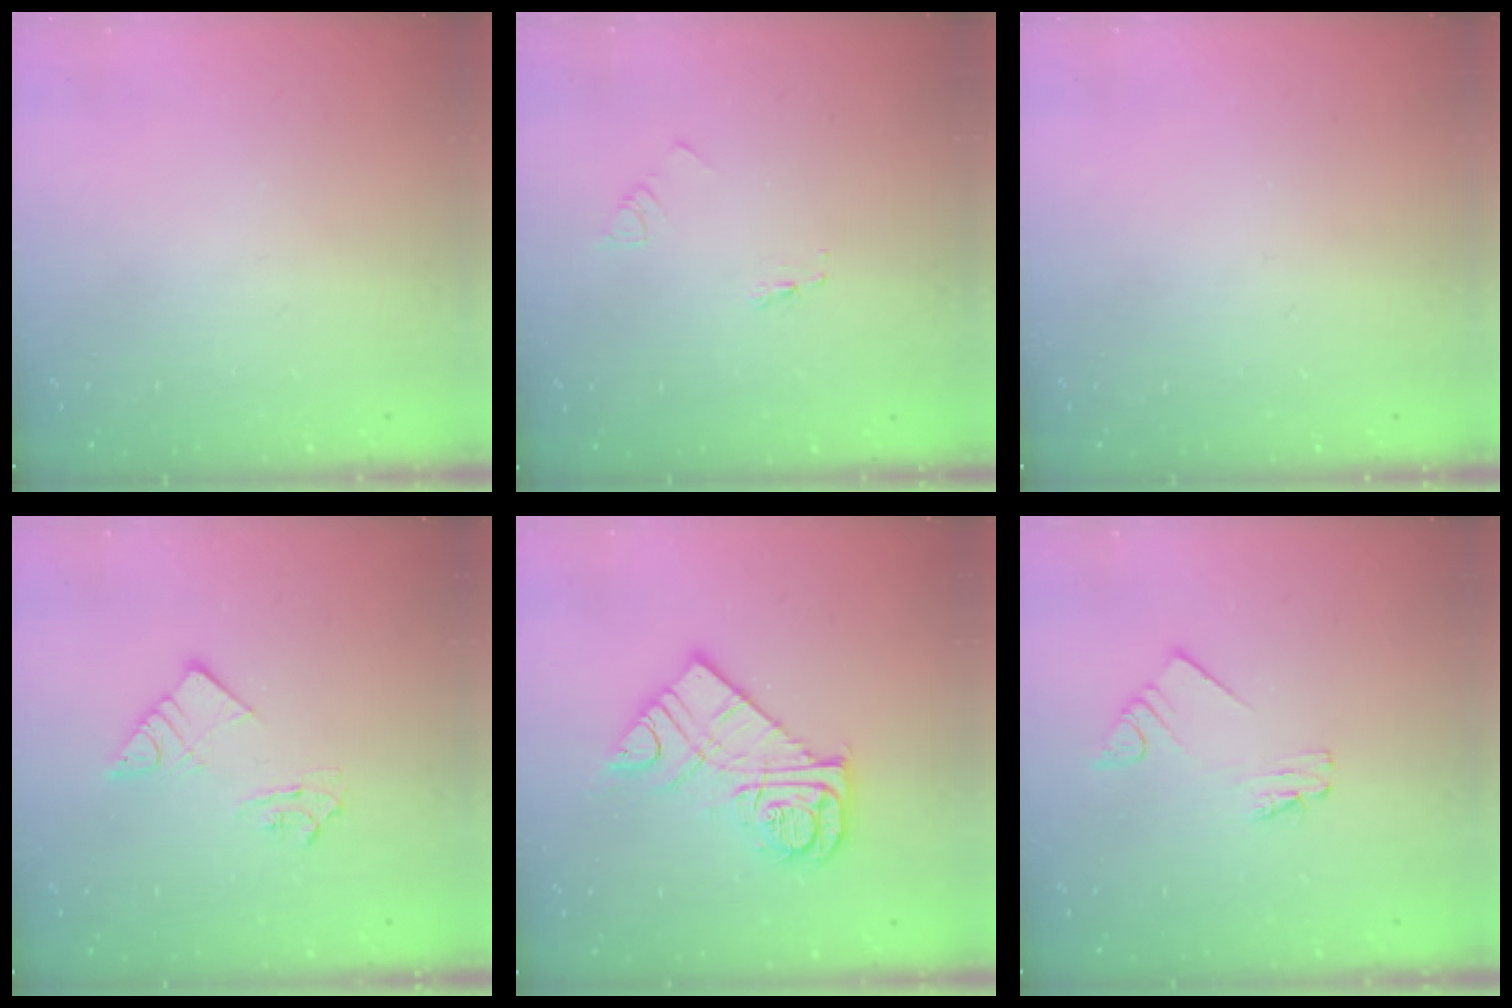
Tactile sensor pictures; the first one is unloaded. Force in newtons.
{"total": 1.8, "press": 1.8, "slide": 0.2}
{"total": 0.0}
{"total": 7.6, "press": 7.5, "slide": 0.8}
{"total": 13.9, "press": 13.8, "slide": 1.5}
{"total": 2.0, "press": 2.0, "slide": 0.3}